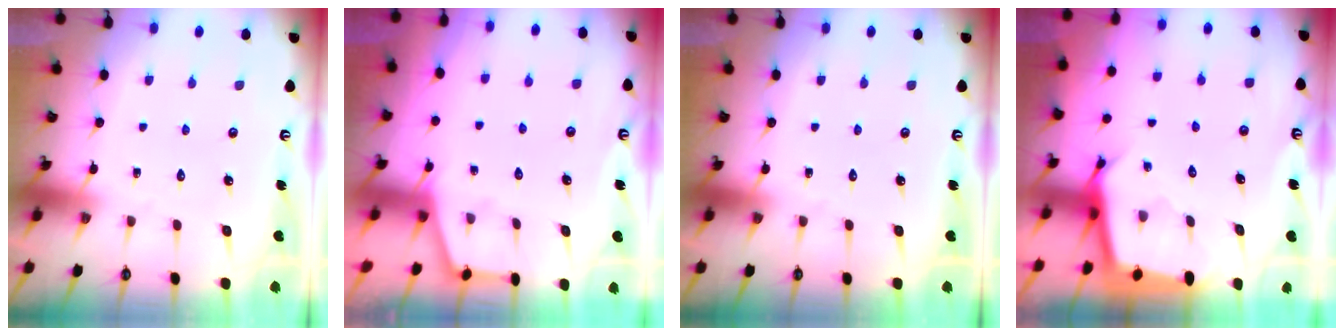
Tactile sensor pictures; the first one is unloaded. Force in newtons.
{"total": 2.1, "press": 2.1, "slide": 0.3}
{"total": 0.0}
{"total": 2.6, "press": 2.6, "slide": 0.2}